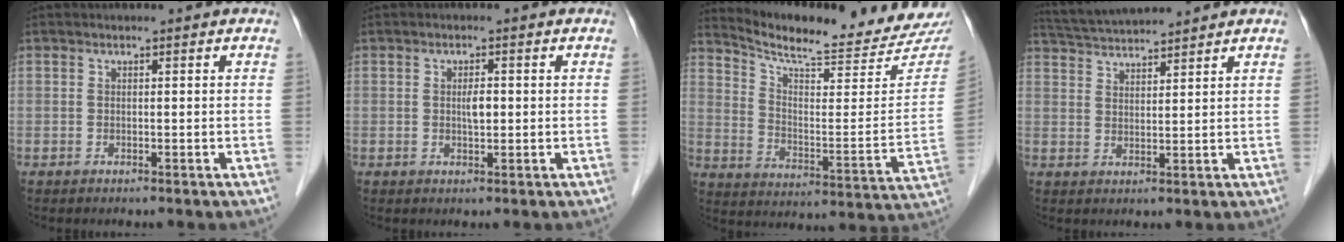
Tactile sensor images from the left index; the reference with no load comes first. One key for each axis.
{"total": 1.8, "fx": -0.4, "fy": 0.6, "fz": 1.7, "tx": -0.031, "ty": -0.005, "tz": -0.006}
{"total": 20.5, "fx": 19.7, "fy": 1.5, "fz": 5.4, "tx": -0.095, "ty": -0.088, "tz": 0.262}
{"total": 7.1, "fx": 6.9, "fy": -0.8, "fz": 1.9, "tx": -0.043, "ty": 0.022, "tz": 0.120}